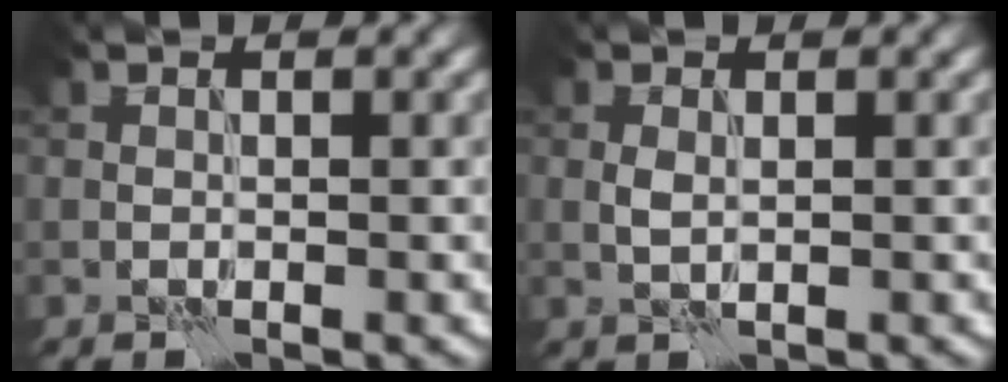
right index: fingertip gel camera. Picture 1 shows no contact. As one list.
[{"total": 1.0, "force": [0.2, 0.4, 0.9], "torque": [-0.020, 0.001, 0.005]}]